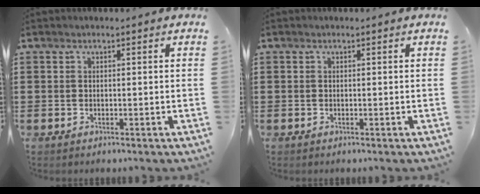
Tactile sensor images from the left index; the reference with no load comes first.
{"total": 0.0}